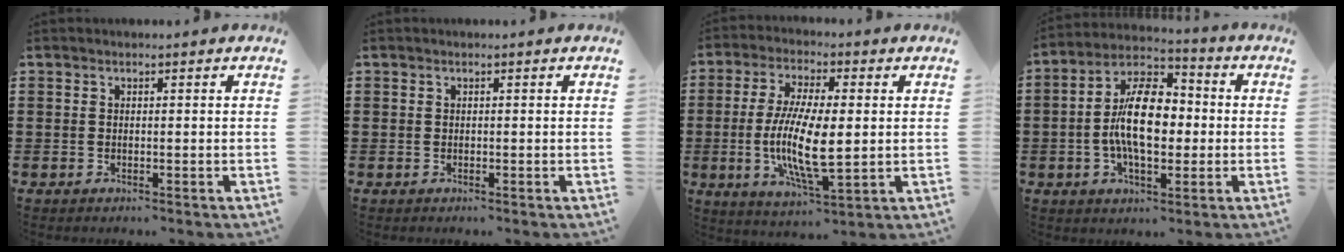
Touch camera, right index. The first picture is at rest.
{"total": 0.0}
{"total": 11.3, "force": [-0.6, 3.8, 10.6], "torque": [-0.218, -0.007, -0.012]}
{"total": 11.6, "force": [-0.8, 6.0, 9.9], "torque": [-0.197, 0.002, -0.023]}